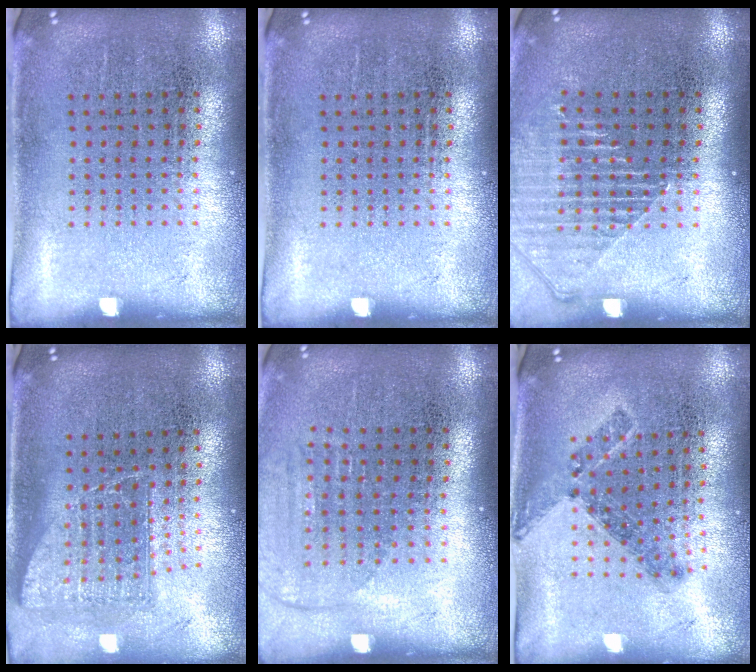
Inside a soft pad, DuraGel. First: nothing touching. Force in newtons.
{"total": 0.0}
{"total": 1.4, "press": 1.3, "slide": 0.5}
{"total": 1.4, "press": 1.1, "slide": 0.9}
{"total": 1.3, "press": 1.2, "slide": 0.6}
{"total": 0.9, "press": 0.8, "slide": 0.4}